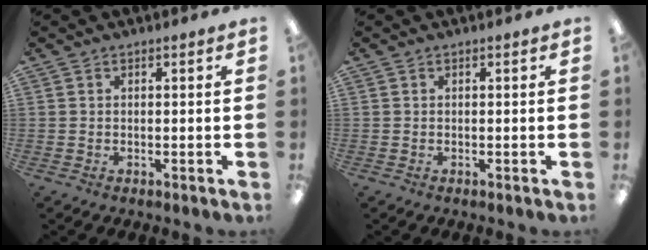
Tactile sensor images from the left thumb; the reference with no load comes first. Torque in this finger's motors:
{"motor_torque": [-0.02, 0.02, 0.00, 0.00, 0.00]}